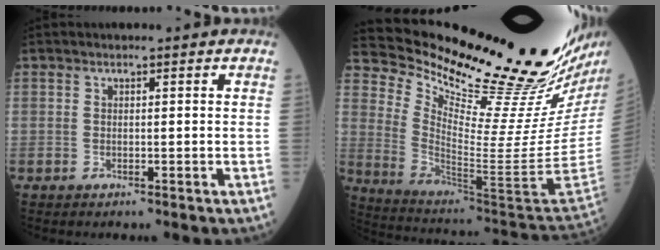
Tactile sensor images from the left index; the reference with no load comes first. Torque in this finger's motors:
{"motor_torque": [1.07, -1.07, 0.57, 0.06]}